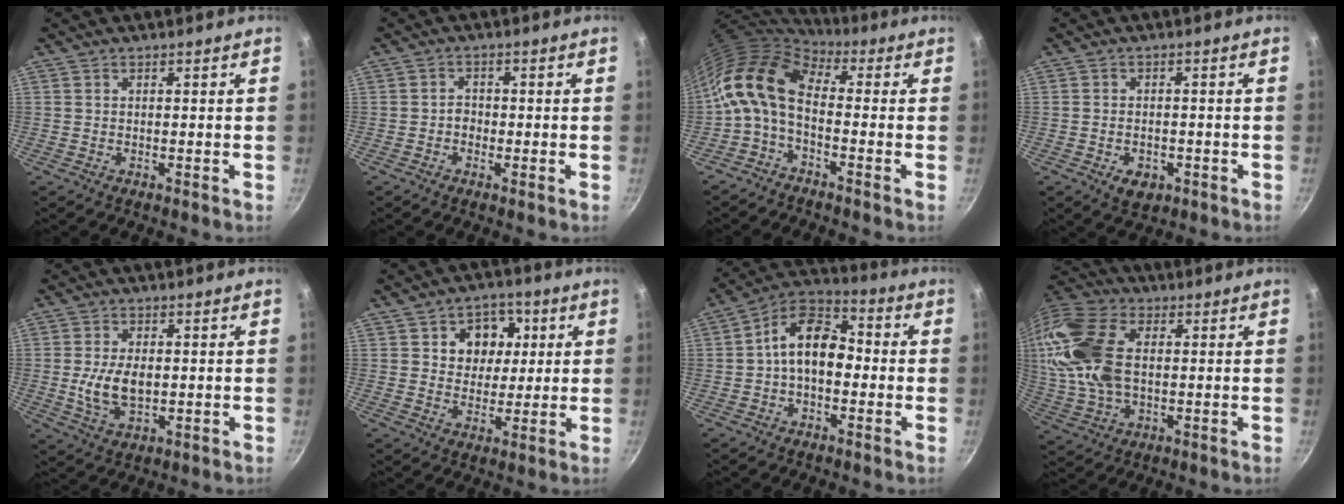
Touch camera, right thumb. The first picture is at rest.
{"total": 2.1, "force": [-0.6, 1.6, 1.2], "torque": [-0.007, 0.005, -0.020]}
{"total": 11.8, "force": [-1.7, 6.4, 9.7], "torque": [-0.188, 0.057, -0.053]}
{"total": 4.2, "force": [-1.8, 2.8, 2.6], "torque": [-0.033, 0.006, -0.021]}
{"total": 7.7, "force": [-0.3, 4.4, 6.2], "torque": [-0.117, -0.006, 0.000]}
{"total": 9.5, "force": [2.6, 7.6, 5.0], "torque": [-0.022, -0.001, 0.037]}
{"total": 12.7, "force": [-0.4, 8.0, 9.8], "torque": [-0.136, 0.041, -0.022]}
{"total": 23.1, "force": [3.4, 14.4, 17.7], "torque": [-0.434, 0.019, 0.064]}